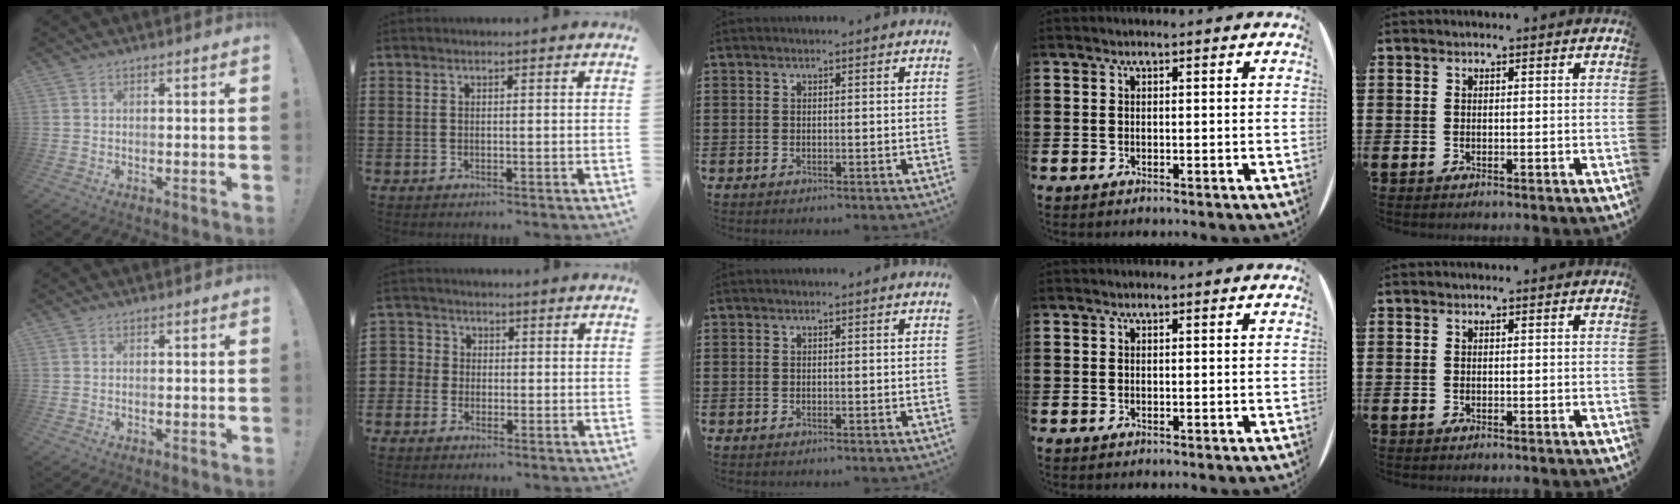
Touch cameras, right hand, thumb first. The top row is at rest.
{"index": {"total": 2.5, "force": [-0.9, 2.3, 0.1], "torque": [-0.016, 0.006, -0.023]}}